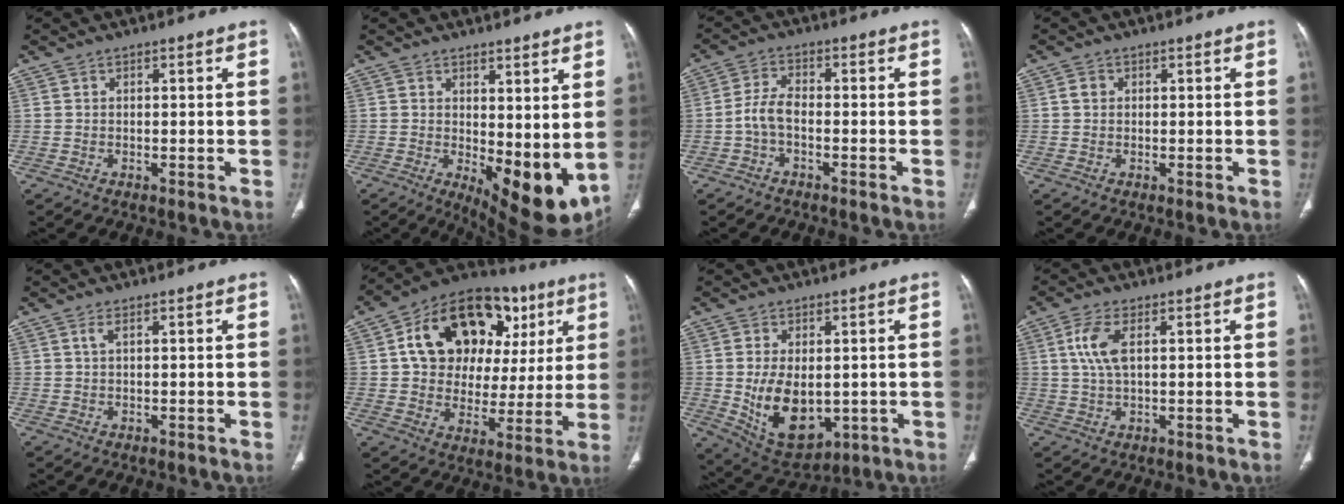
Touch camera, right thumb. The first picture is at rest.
{"total": 11.8, "force": [0.5, 5.1, 10.6], "torque": [-0.129, -0.033, 0.023]}
{"total": 4.2, "force": [-1.4, 2.0, 3.4], "torque": [-0.071, 0.018, -0.035]}
{"total": 1.4, "force": [0.2, 1.2, 0.7], "torque": [-0.010, 0.002, 0.003]}
{"total": 1.2, "force": [0.5, 0.4, 1.0], "torque": [-0.027, 0.007, 0.013]}
{"total": 24.1, "force": [8.1, 16.4, 15.7], "torque": [-0.185, 0.025, 0.125]}
{"total": 12.7, "force": [-0.9, 7.8, 10.0], "torque": [-0.151, -0.011, 0.014]}
{"total": 5.9, "force": [1.6, 2.5, 5.1], "torque": [-0.122, 0.001, 0.032]}